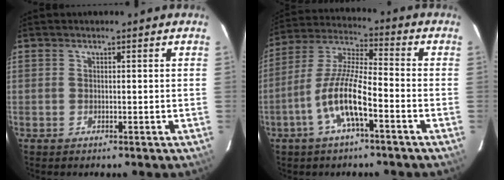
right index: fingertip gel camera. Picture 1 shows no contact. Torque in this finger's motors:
{"motor_torque": [1.50, -0.64, 0.91, 0.21]}